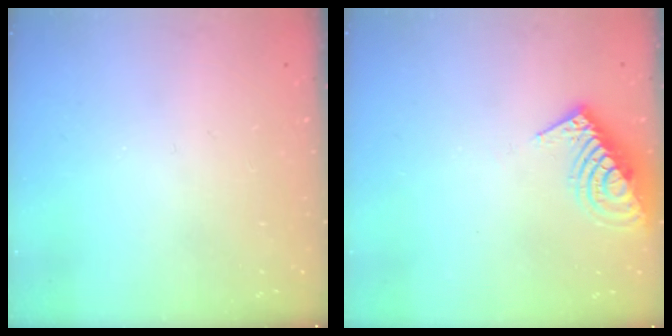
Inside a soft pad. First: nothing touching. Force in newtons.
{"total": 14.6, "press": 14.6, "slide": 0.4}